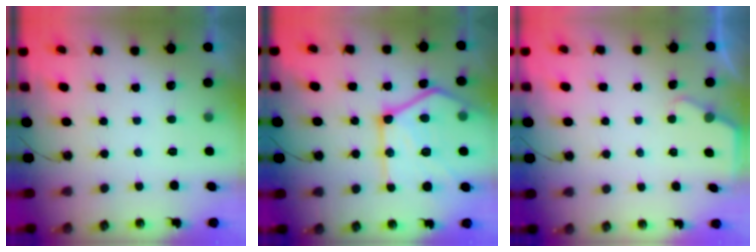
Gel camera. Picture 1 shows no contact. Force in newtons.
{"total": 25.8, "press": 25.7, "slide": 2.6}
{"total": 2.1, "press": 2.0, "slide": 0.4}